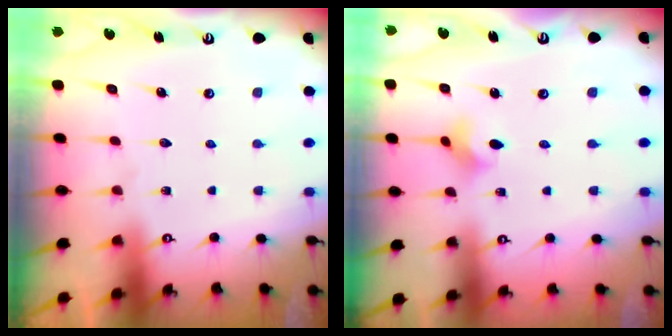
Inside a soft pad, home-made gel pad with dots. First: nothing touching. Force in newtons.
{"total": 3.5, "press": 3.5, "slide": 0.6}